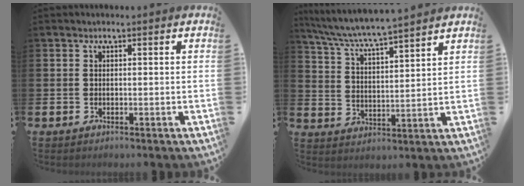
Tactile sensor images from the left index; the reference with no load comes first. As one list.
[{"total": 6.5, "force": [6.3, -0.2, 1.6], "torque": [-0.053, -0.044, 0.106]}]